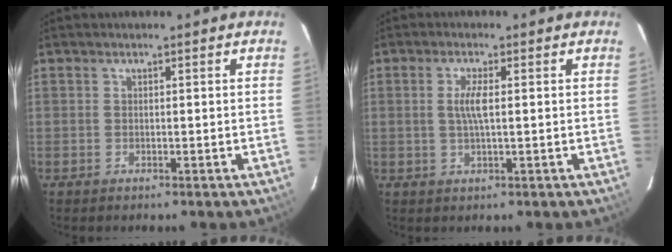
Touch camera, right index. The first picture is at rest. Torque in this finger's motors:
{"motor_torque": [0.39, -0.03, 0.31, 0.09]}